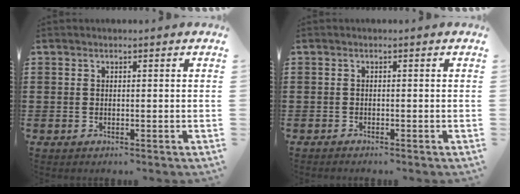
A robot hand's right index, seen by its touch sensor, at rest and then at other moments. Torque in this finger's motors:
{"motor_torque": [-1.07, 1.07, -0.06, -0.02]}